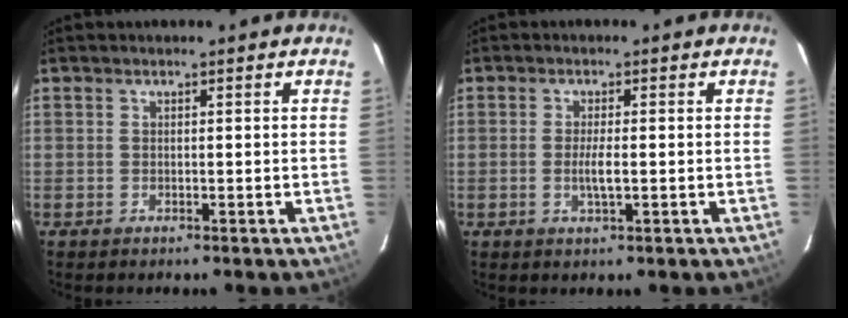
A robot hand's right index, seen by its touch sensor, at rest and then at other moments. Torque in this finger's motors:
{"motor_torque": [0.77, -0.07, 0.34, 0.06]}